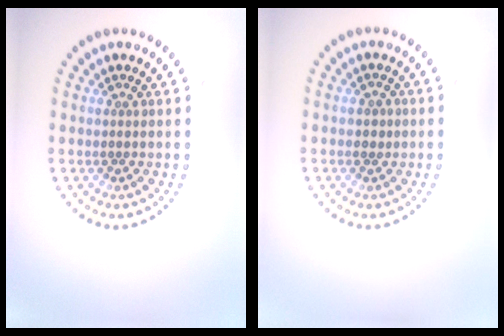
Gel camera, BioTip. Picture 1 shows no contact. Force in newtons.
{"total": 0.7, "press": 0.6, "slide": 0.3}